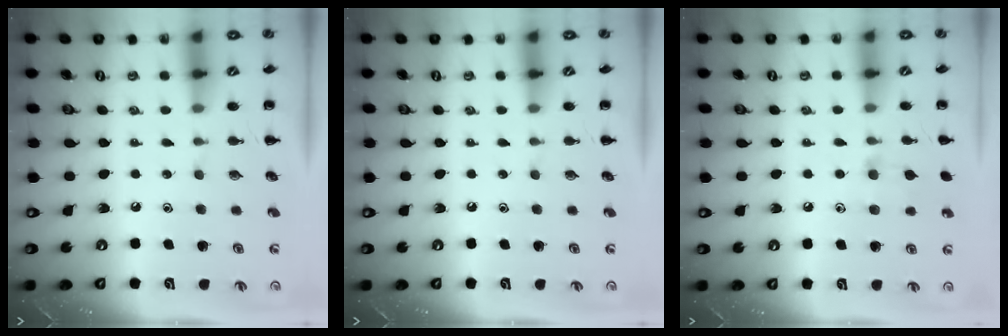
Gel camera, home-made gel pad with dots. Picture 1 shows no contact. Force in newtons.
{"total": 0.0}
{"total": 6.1, "press": 5.6, "slide": 2.2}